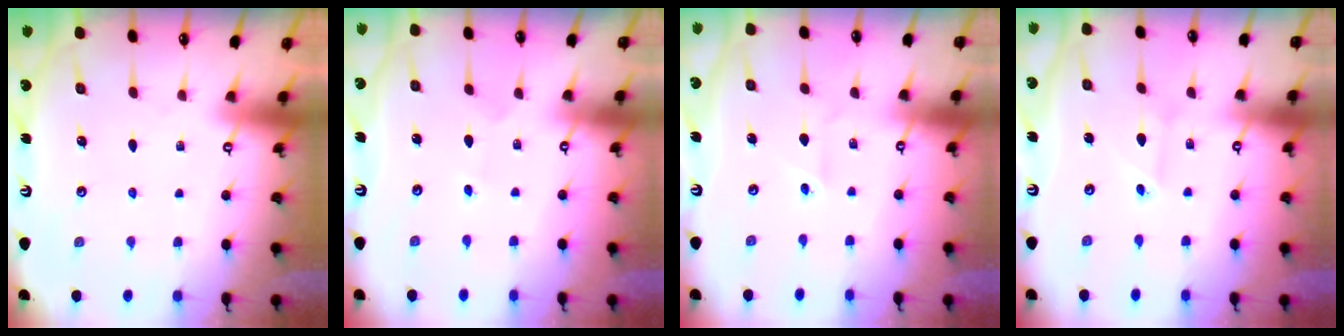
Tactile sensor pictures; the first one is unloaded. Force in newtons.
{"total": 1.2, "press": 1.2, "slide": 0.1}
{"total": 1.6, "press": 1.3, "slide": 0.9}
{"total": 2.2, "press": 2.2, "slide": 0.2}